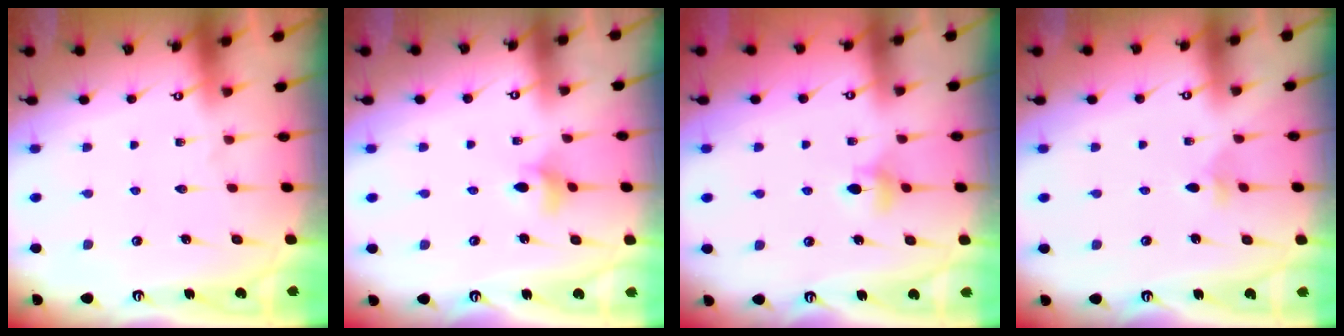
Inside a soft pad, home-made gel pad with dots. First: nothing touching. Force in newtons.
{"total": 5.0, "press": 5.0, "slide": 0.5}
{"total": 4.9, "press": 4.9, "slide": 0.6}
{"total": 2.3, "press": 2.3, "slide": 0.4}